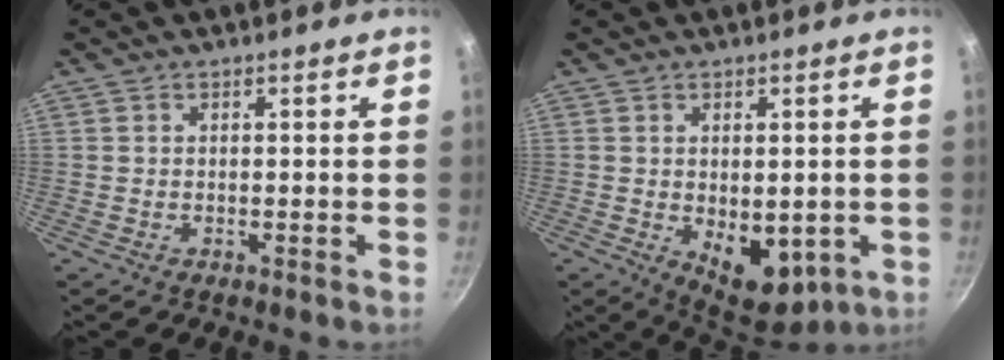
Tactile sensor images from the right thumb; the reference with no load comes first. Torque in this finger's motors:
{"motor_torque": [-0.61, 0.92, -0.27, 0.04, 0.14]}